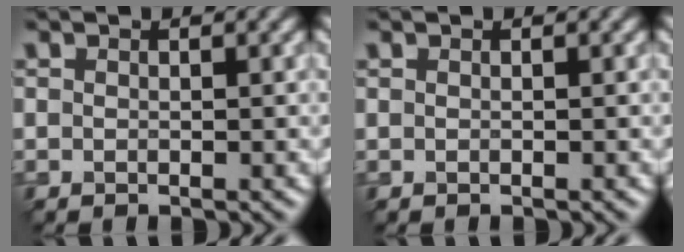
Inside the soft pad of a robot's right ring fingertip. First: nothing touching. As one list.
[{"total": 0.0}]